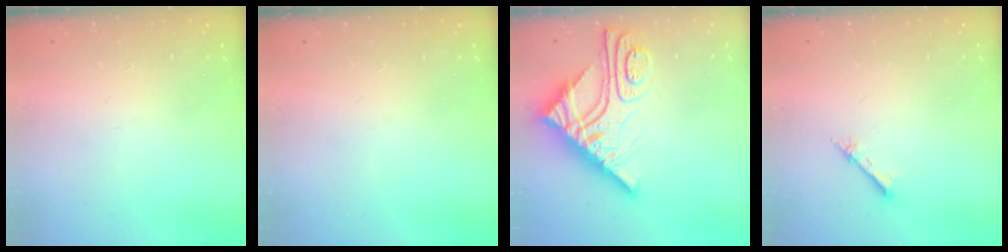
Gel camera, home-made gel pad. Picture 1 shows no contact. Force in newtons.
{"total": 0.0}
{"total": 17.0, "press": 16.9, "slide": 1.4}
{"total": 2.4, "press": 2.4, "slide": 0.3}